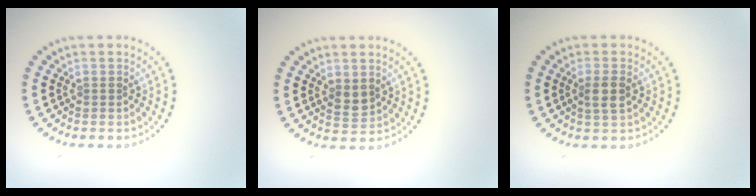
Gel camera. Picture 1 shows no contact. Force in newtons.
{"total": 1.8, "press": 1.7, "slide": 0.4}
{"total": 2.0, "press": 1.9, "slide": 0.7}